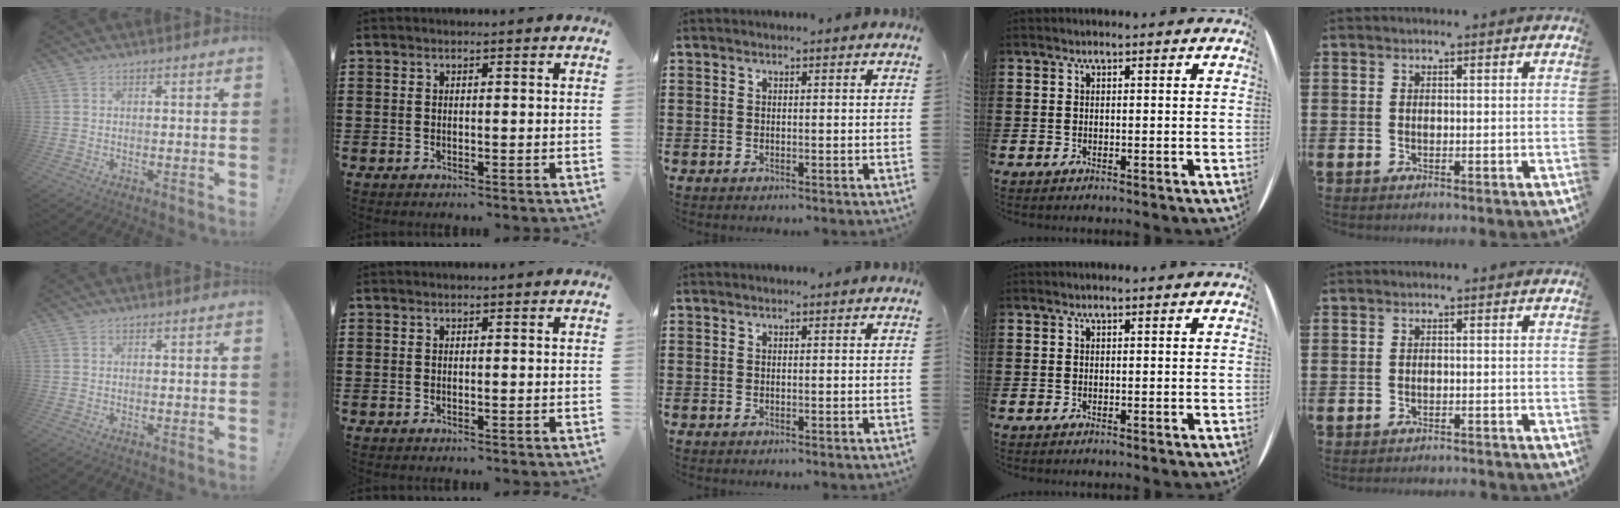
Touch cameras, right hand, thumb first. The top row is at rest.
{"little": {"total": 1.1, "force": [-1.1, -0.1, 0.0], "torque": [-0.002, 0.002, -0.023]}}